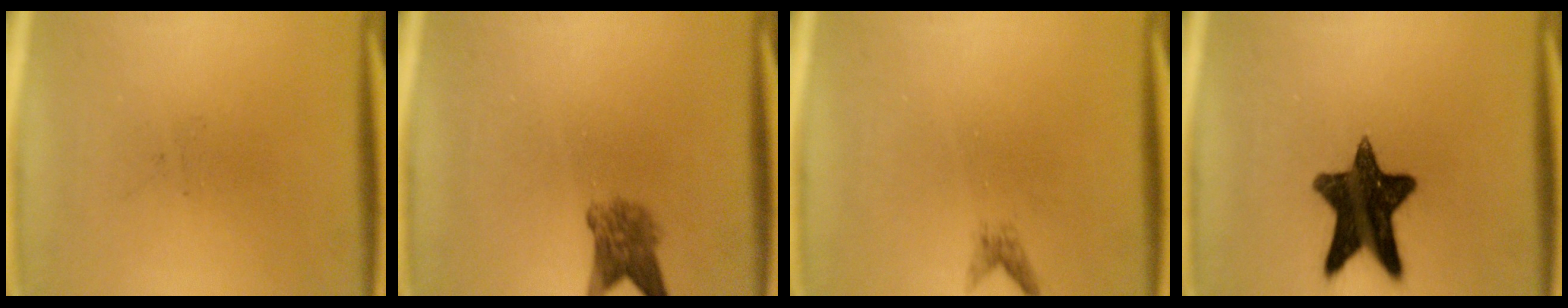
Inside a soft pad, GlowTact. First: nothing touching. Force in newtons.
{"total": 4.1}
{"total": 1.1}
{"total": 14.2}